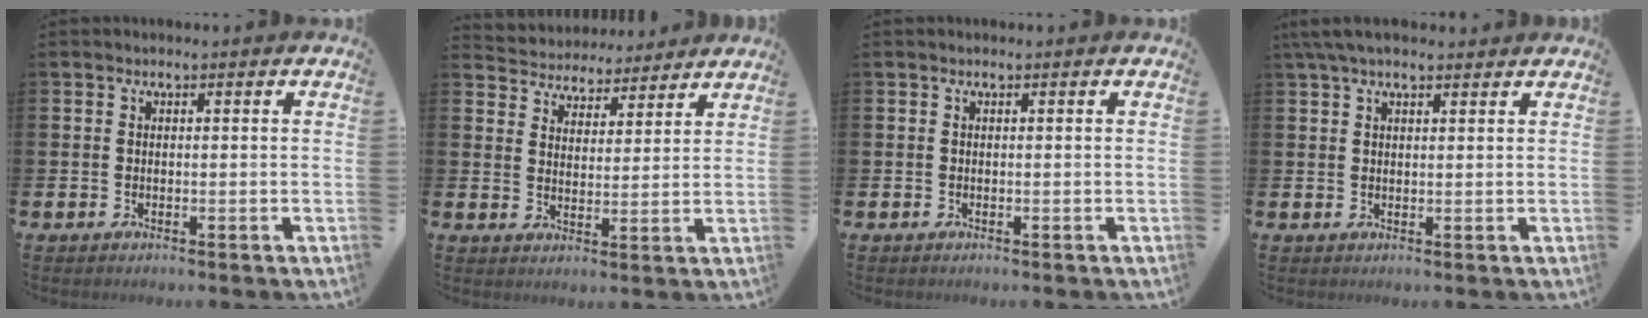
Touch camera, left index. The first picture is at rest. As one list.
[{"total": 4.4, "force": [4.2, 1.3, -0.7], "torque": [-0.017, -0.030, 0.073]}, {"total": 0.0}, {"total": 4.0, "force": [3.1, 1.2, 2.3], "torque": [-0.051, 0.000, 0.057]}]